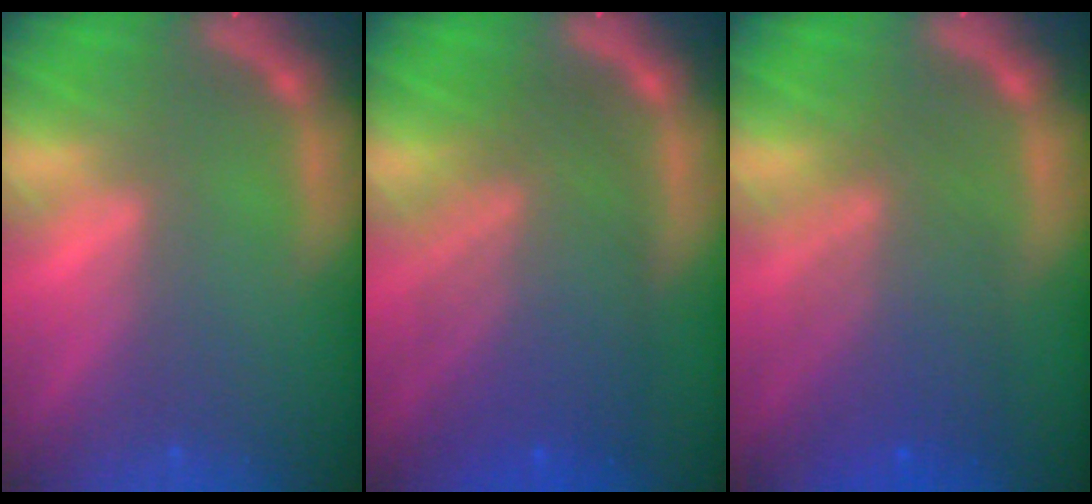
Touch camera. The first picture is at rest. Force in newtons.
{"total": 9.0}
{"total": 6.5}